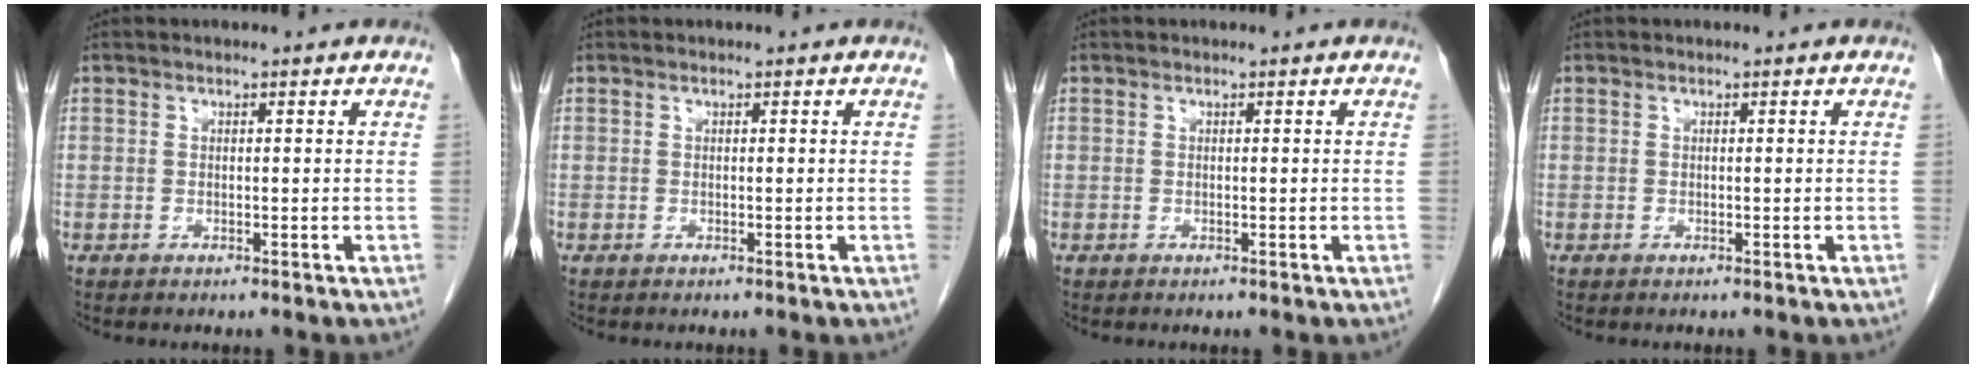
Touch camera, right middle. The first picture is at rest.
{"total": 0.0}
{"total": 0.0}
{"total": 0.0}